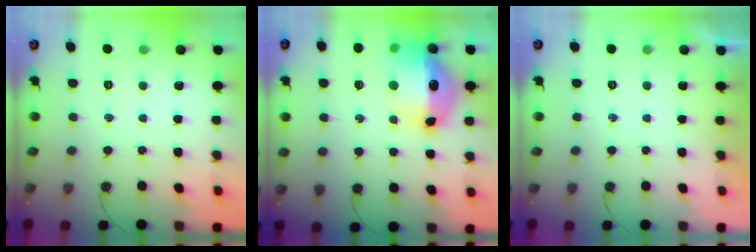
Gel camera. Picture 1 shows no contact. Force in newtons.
{"total": 18.3, "press": 18.3, "slide": 1.7}
{"total": 0.0}